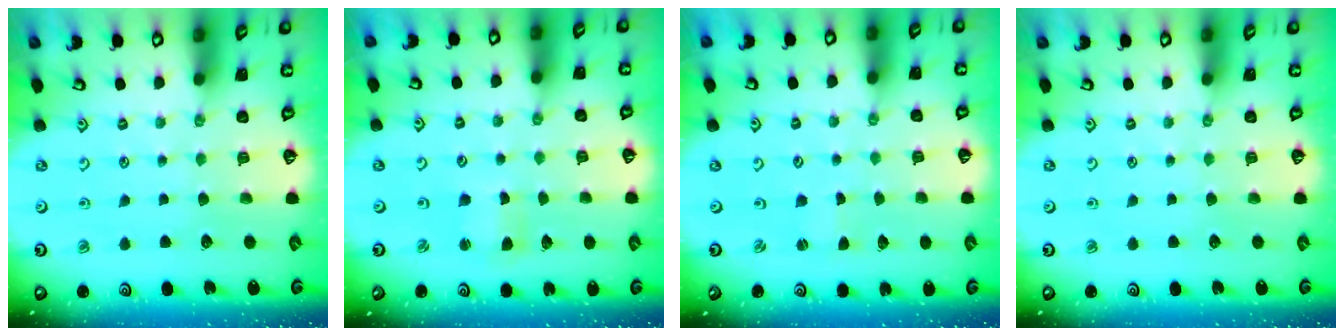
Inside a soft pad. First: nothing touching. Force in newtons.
{"total": 2.7, "press": 2.7, "slide": 0.3}
{"total": 0.0}
{"total": 0.0}